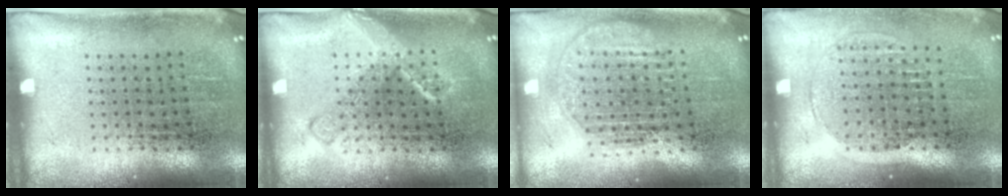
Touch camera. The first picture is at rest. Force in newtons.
{"total": 2.1, "press": 2.1, "slide": 0.3}
{"total": 1.8, "press": 1.5, "slide": 1.0}
{"total": 1.4, "press": 1.2, "slide": 0.7}